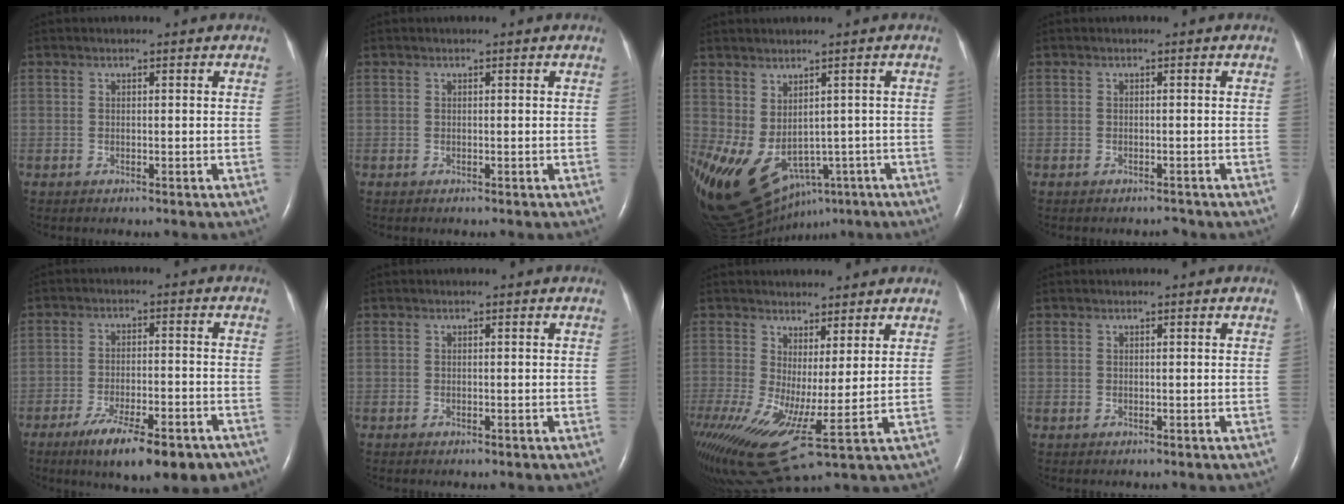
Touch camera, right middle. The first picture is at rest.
{"total": 0.0}
{"total": 19.1, "force": [-9.7, 11.1, 12.2], "torque": [-0.263, -0.040, -0.123]}
{"total": 0.7, "force": [-0.6, 0.2, 0.1], "torque": [-0.003, -0.001, -0.009]}
{"total": 13.9, "force": [-9.9, 3.6, 9.0], "torque": [-0.110, -0.011, -0.144]}
{"total": 0.0}
{"total": 12.3, "force": [-1.2, 1.4, 12.2], "torque": [-0.247, -0.004, -0.004]}
{"total": 0.0}